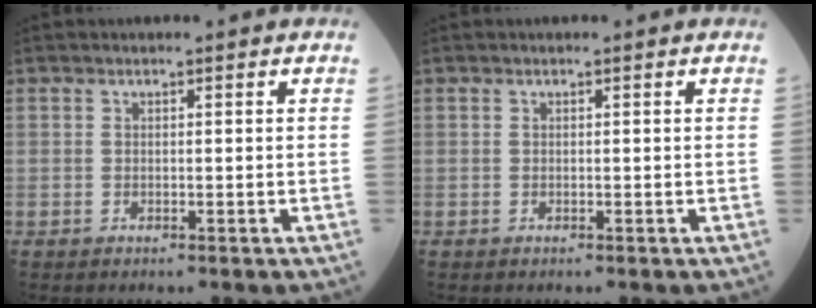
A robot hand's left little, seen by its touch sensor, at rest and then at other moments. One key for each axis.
{"total": 0.0}